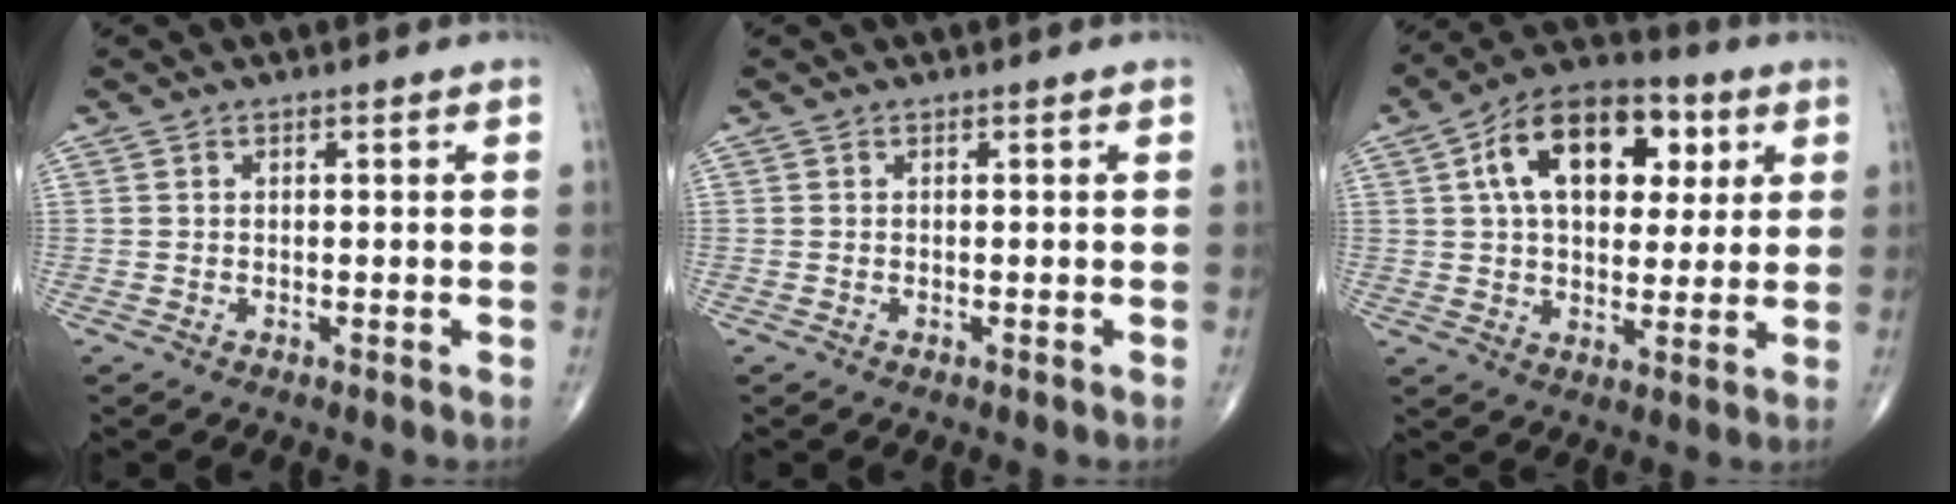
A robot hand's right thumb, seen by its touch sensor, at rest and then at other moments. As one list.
[{"total": 0.0}, {"total": 18.1, "force": [5.5, 10.9, 13.3], "torque": [-0.174, 0.009, 0.081]}]